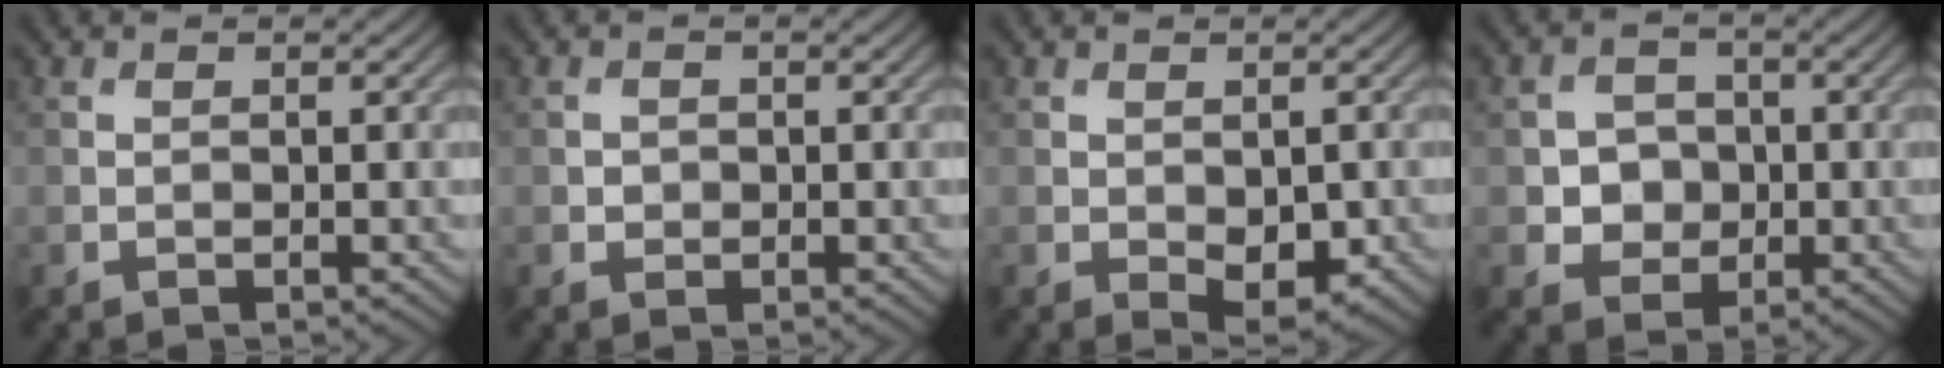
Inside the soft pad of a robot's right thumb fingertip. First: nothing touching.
{"total": 1.0, "force": [-0.1, 0.9, 0.3], "torque": [-0.002, -0.005, -0.005]}
{"total": 3.8, "force": [-0.8, 2.1, 3.0], "torque": [-0.049, -0.014, -0.005]}
{"total": 4.1, "force": [-0.5, 3.8, 1.5], "torque": [-0.031, -0.006, -0.024]}